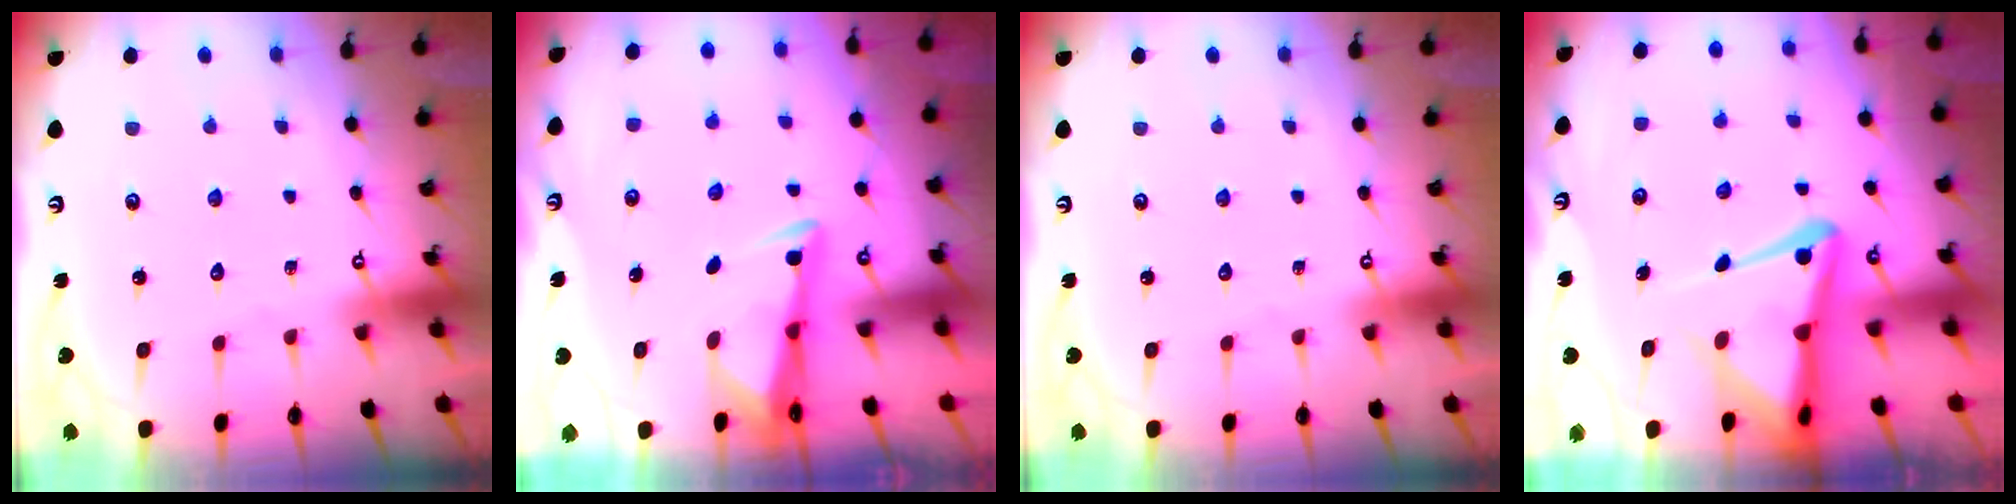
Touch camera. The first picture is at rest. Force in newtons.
{"total": 3.3, "press": 3.2, "slide": 0.9}
{"total": 0.0}
{"total": 10.1, "press": 10.0, "slide": 1.5}